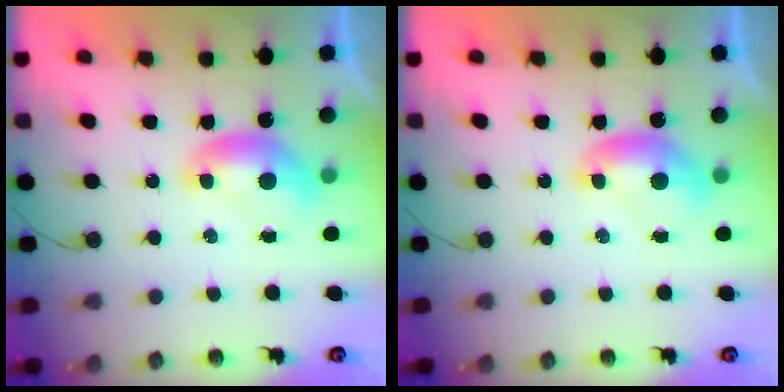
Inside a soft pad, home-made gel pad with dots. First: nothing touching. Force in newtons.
{"total": 0.0}